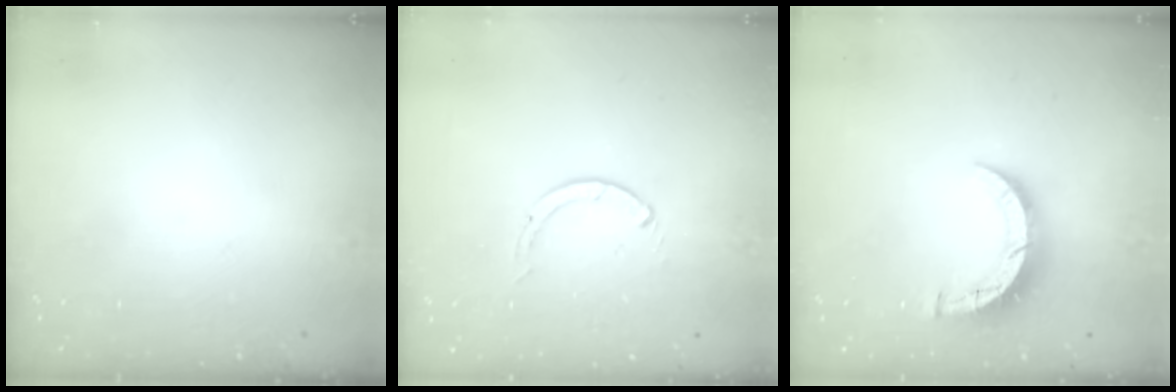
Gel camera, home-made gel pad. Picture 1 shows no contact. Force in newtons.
{"total": 0.0}
{"total": 7.9, "press": 7.9, "slide": 0.2}